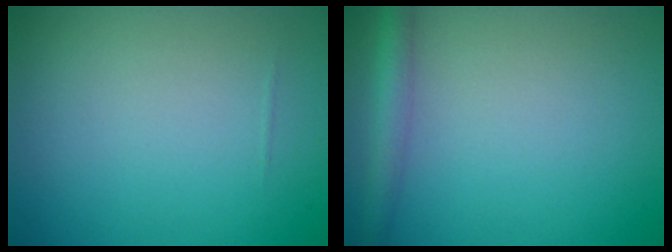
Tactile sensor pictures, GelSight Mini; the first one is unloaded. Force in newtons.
{"total": 2.9, "press": 2.9, "slide": 0.1}